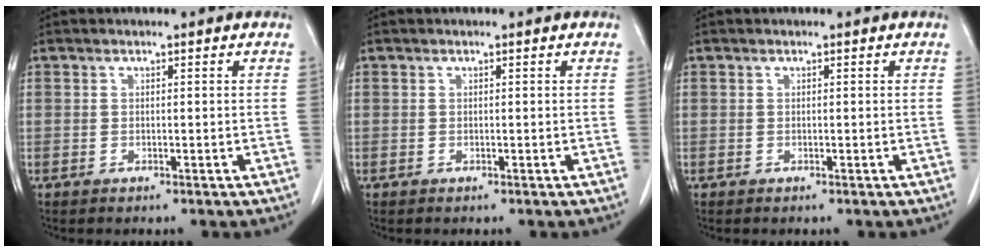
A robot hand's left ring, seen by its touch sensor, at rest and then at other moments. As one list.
[{"total": 0.0}, {"total": 0.0}]